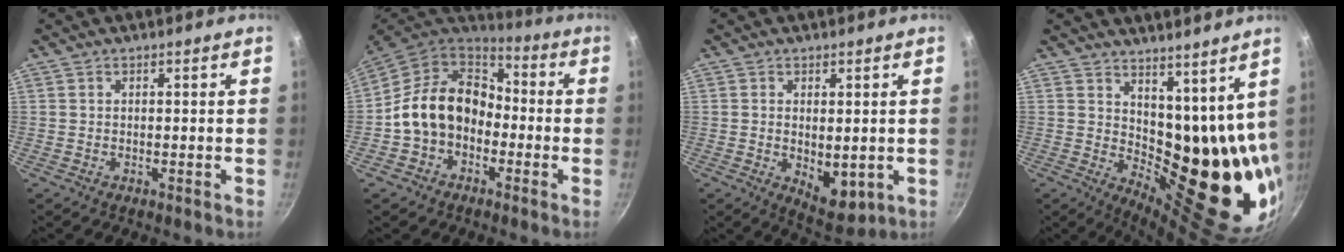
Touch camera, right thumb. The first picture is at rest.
{"total": 15.7, "force": [-2.3, 12.3, 9.5], "torque": [-0.138, 0.057, -0.055]}
{"total": 7.6, "force": [-0.6, 4.1, 6.4], "torque": [-0.081, -0.018, 0.004]}
{"total": 18.1, "force": [9.0, 9.3, 12.7], "torque": [-0.127, -0.074, 0.157]}